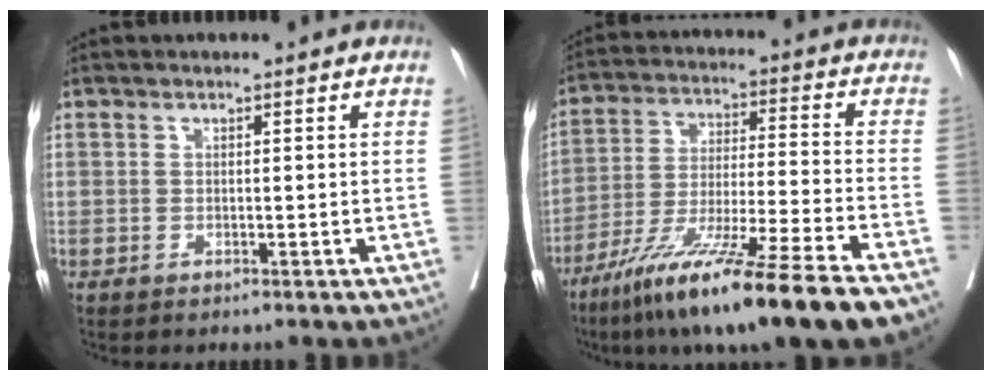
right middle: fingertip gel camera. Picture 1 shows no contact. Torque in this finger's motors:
{"motor_torque": [1.10, -1.04, 0.76, 0.21]}